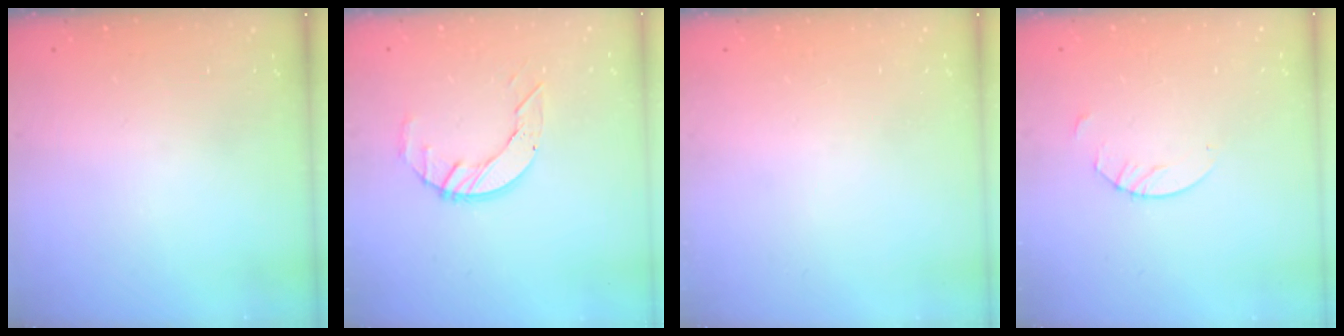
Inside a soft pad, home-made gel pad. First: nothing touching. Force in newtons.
{"total": 7.3, "press": 7.2, "slide": 0.7}
{"total": 0.0}
{"total": 2.7, "press": 2.7, "slide": 0.2}